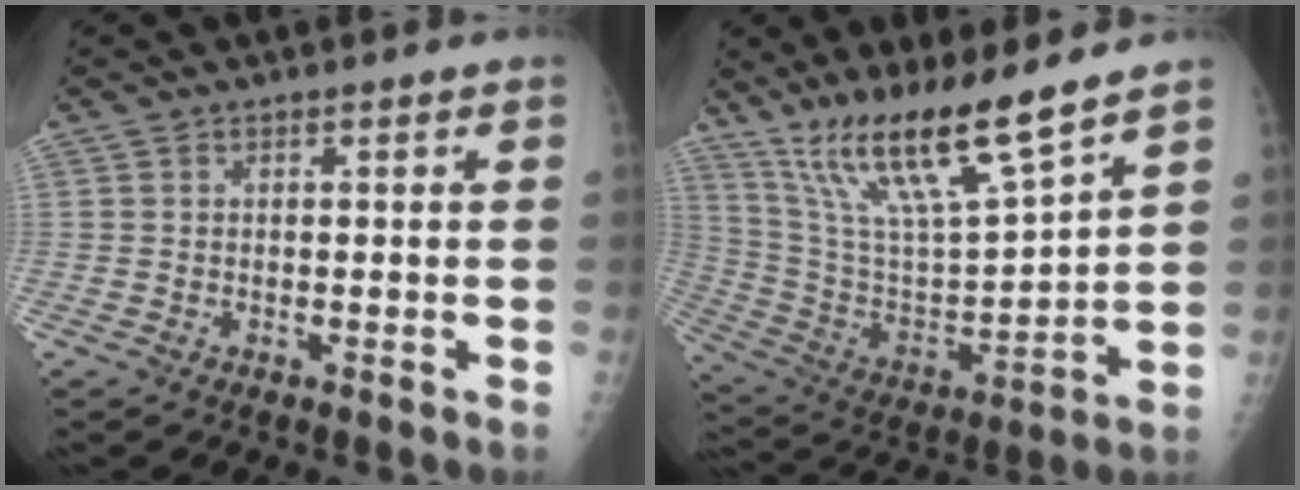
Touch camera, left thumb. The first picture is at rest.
{"total": 18.2, "force": [13.4, 2.4, 12.1], "torque": [-0.206, -0.067, 0.262]}